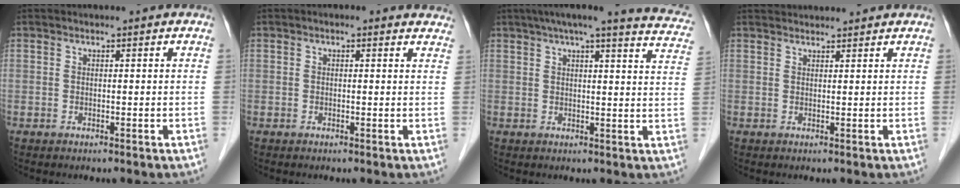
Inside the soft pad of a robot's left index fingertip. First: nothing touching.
{"total": 2.3, "force": [1.8, 1.1, 0.9], "torque": [0.000, 0.006, 0.007]}
{"total": 19.8, "force": [17.0, 2.0, 9.8], "torque": [-0.128, -0.003, 0.192]}
{"total": 4.3, "force": [4.2, 0.4, 0.6], "torque": [-0.009, 0.034, 0.065]}